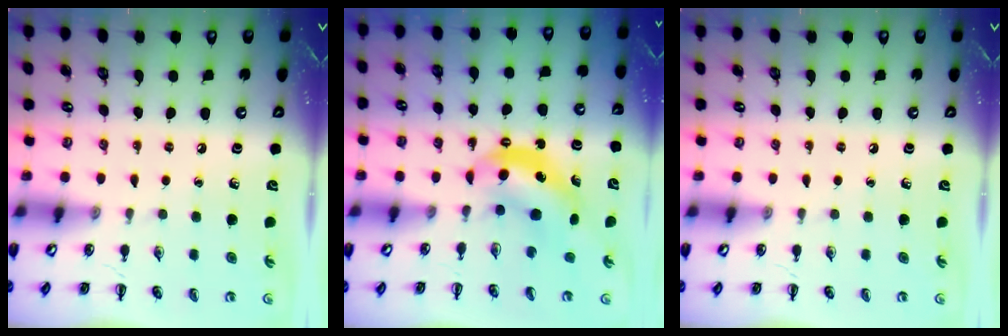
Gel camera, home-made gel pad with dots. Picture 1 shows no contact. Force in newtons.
{"total": 6.2, "press": 6.2, "slide": 0.4}
{"total": 0.0}